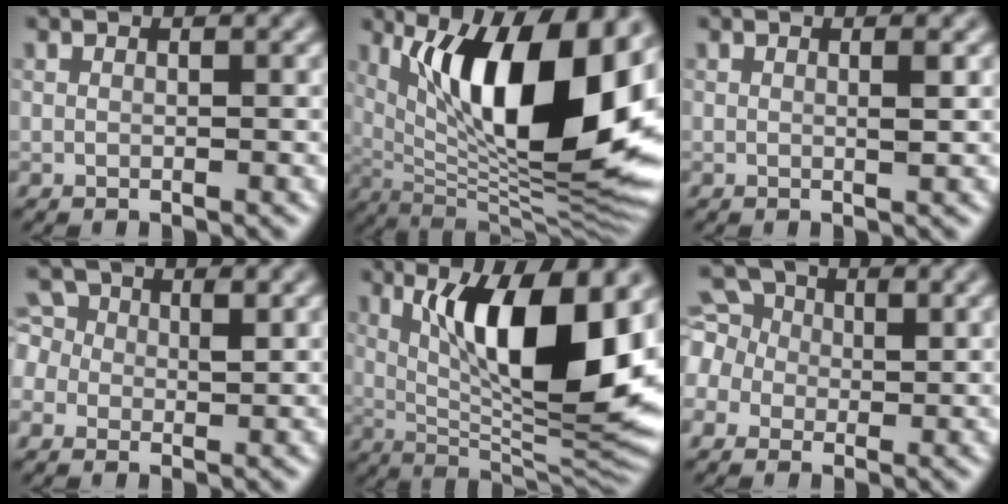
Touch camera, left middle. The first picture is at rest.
{"total": 14.6, "force": [4.1, 5.3, 13.0], "torque": [-0.177, -0.005, 0.064]}
{"total": 0.9, "force": [0.0, 0.2, 0.9], "torque": [-0.006, 0.002, -0.002]}
{"total": 3.4, "force": [0.6, 3.0, 1.6], "torque": [-0.020, 0.015, -0.008]}
{"total": 13.1, "force": [3.2, 4.3, 12.0], "torque": [-0.161, -0.001, 0.055]}
{"total": 6.2, "force": [1.6, 5.3, 2.7], "torque": [-0.065, 0.041, 0.006]}